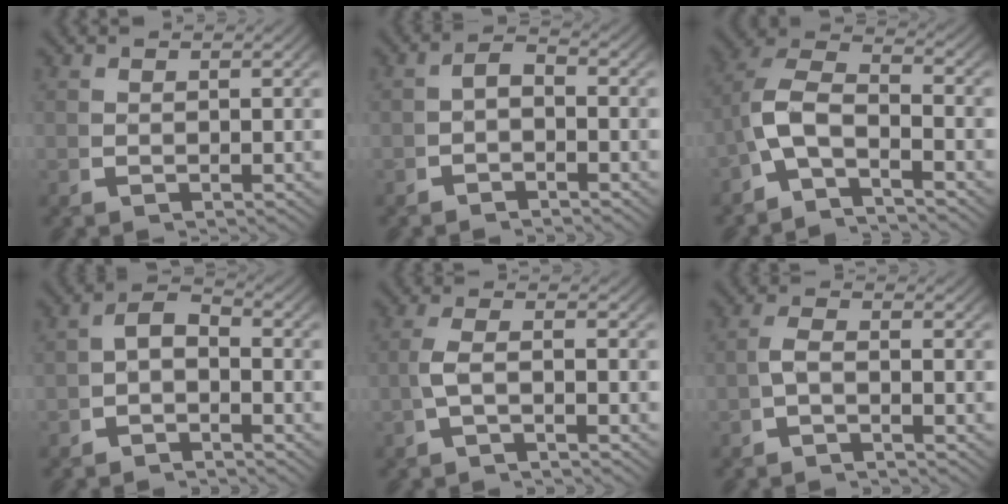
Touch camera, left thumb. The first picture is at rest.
{"total": 2.1, "force": [-1.1, 1.3, 1.3], "torque": [-0.022, -0.005, -0.017]}
{"total": 8.5, "force": [-1.2, 6.0, 5.8], "torque": [-0.139, -0.026, -0.026]}
{"total": 3.6, "force": [-1.2, 2.5, 2.3], "torque": [-0.034, -0.007, -0.020]}
{"total": 2.3, "force": [-0.8, 0.6, 2.0], "torque": [-0.052, -0.001, -0.013]}
{"total": 1.8, "force": [-0.9, 0.6, 1.4], "torque": [-0.029, -0.001, -0.018]}